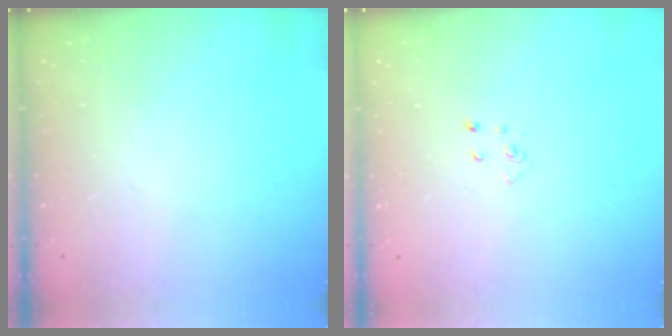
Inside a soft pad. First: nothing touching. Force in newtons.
{"total": 2.6, "press": 2.6, "slide": 0.3}